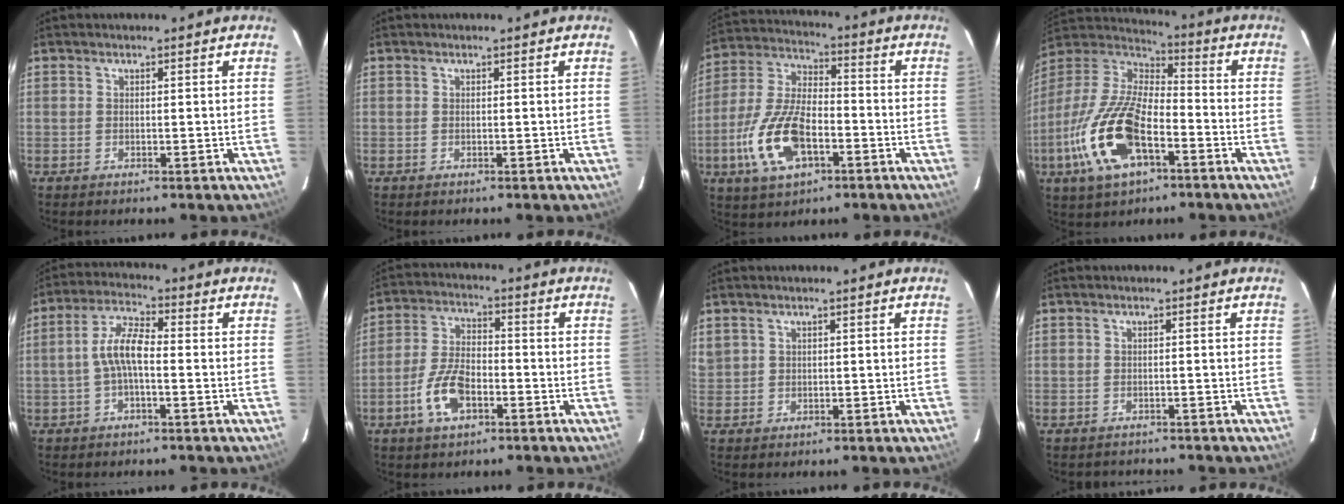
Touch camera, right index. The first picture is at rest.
{"total": 0.0}
{"total": 15.4, "force": [-5.7, 7.3, 12.4], "torque": [-0.272, -0.002, -0.103]}
{"total": 20.3, "force": [-8.1, 9.2, 16.2], "torque": [-0.346, -0.022, -0.157]}
{"total": 6.3, "force": [-1.2, 2.0, 5.9], "torque": [-0.122, 0.014, -0.024]}
{"total": 9.3, "force": [-4.1, 4.7, 6.9], "torque": [-0.147, 0.006, -0.073]}
{"total": 2.4, "force": [1.1, 2.1, 0.3], "torque": [0.004, 0.005, 0.026]}
{"total": 2.1, "force": [-1.9, 0.8, 0.1], "torque": [0.000, -0.003, -0.022]}